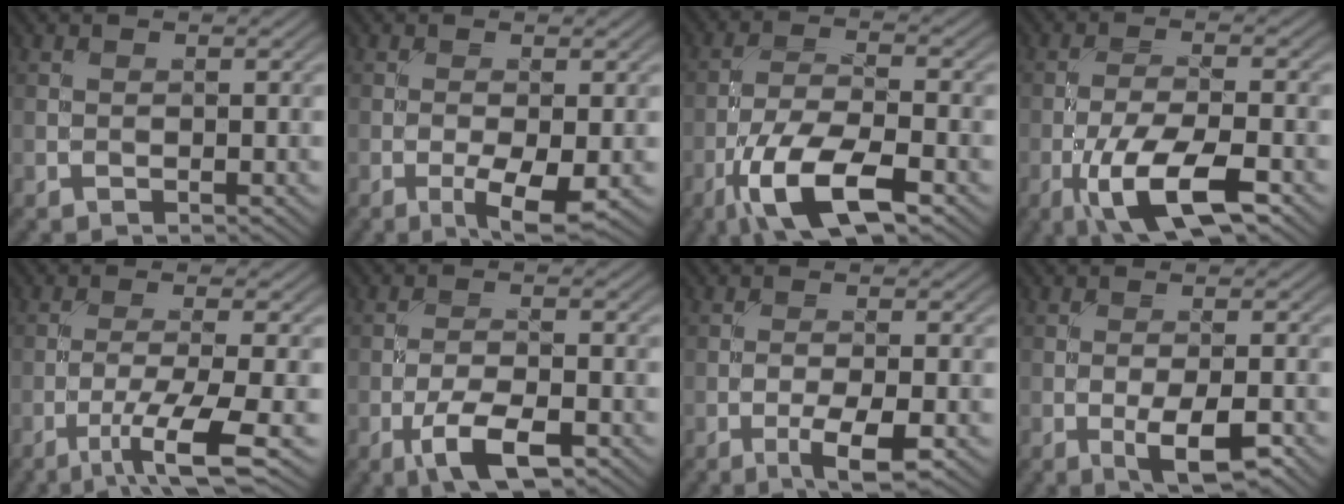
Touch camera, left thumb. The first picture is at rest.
{"total": 4.4, "force": [-1.7, 1.1, 3.9], "torque": [-0.071, -0.002, -0.026]}
{"total": 10.8, "force": [-5.9, 3.6, 8.3], "torque": [-0.162, -0.006, -0.120]}
{"total": 10.1, "force": [-5.0, 3.1, 8.1], "torque": [-0.150, -0.003, -0.095]}
{"total": 7.0, "force": [-3.3, 0.8, 6.1], "torque": [-0.104, 0.003, -0.062]}
{"total": 6.1, "force": [-3.3, 2.0, 4.7], "torque": [-0.091, 0.002, -0.063]}
{"total": 4.3, "force": [-2.0, 0.8, 3.8], "torque": [-0.068, 0.003, -0.035]}
{"total": 4.9, "force": [-2.0, 1.5, 4.3], "torque": [-0.075, 0.001, -0.032]}